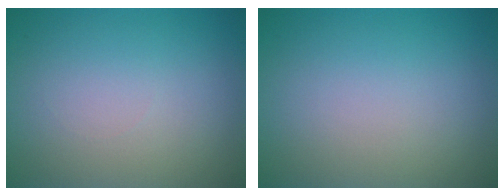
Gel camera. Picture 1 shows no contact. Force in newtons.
{"total": 0.0}